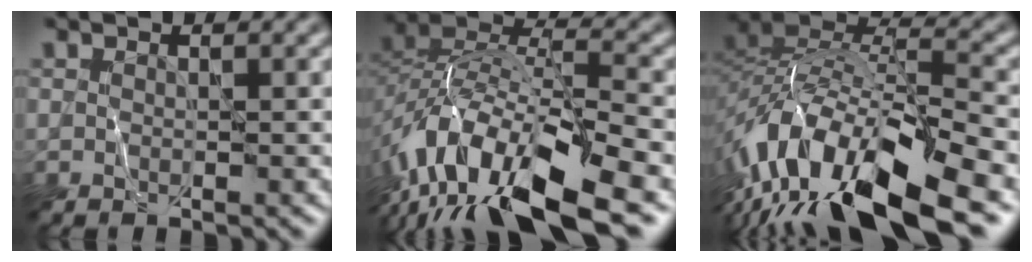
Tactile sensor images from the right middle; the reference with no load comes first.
{"total": 14.4, "force": [-8.4, 5.7, 10.1], "torque": [-0.204, 0.001, -0.150]}
{"total": 15.9, "force": [-8.5, 6.0, 12.0], "torque": [-0.244, 0.000, -0.153]}